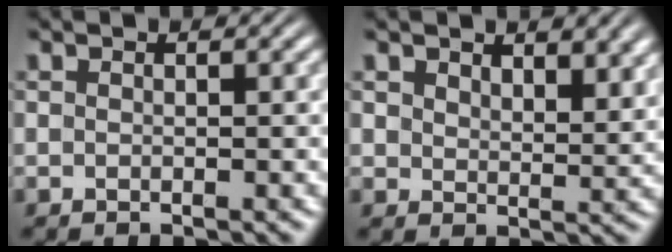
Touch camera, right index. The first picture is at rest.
{"total": 2.8, "force": [2.6, 0.6, 0.7], "torque": [-0.013, -0.010, 0.052]}